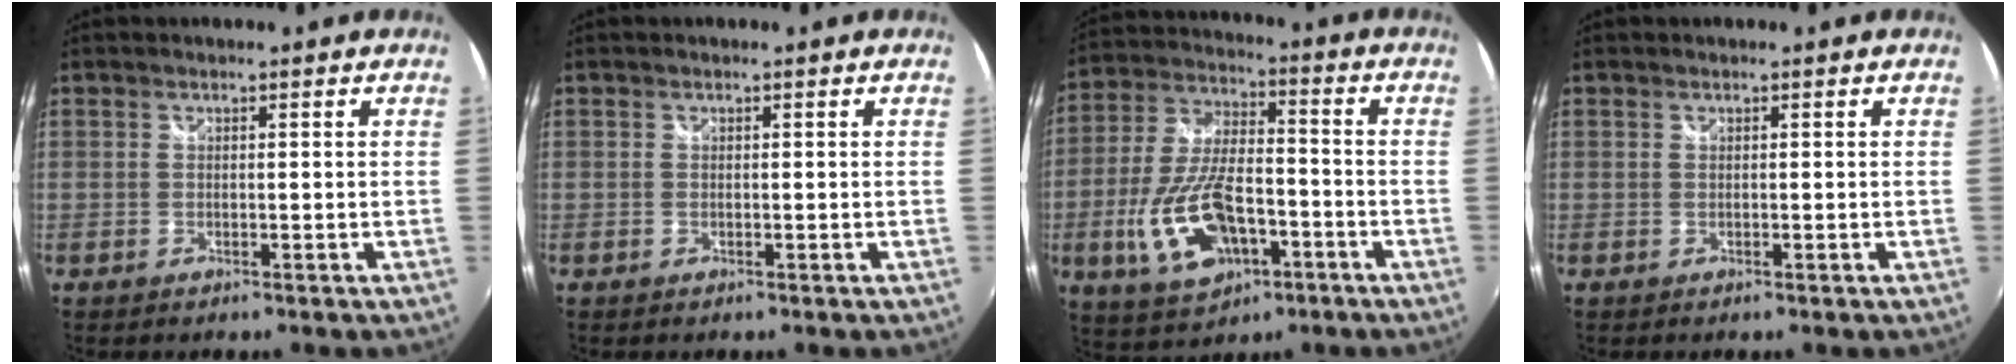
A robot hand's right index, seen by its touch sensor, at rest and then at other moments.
{"total": 0.0}
{"total": 16.3, "force": [-5.9, 7.8, 13.0], "torque": [-0.281, -0.008, -0.096]}
{"total": 0.0}